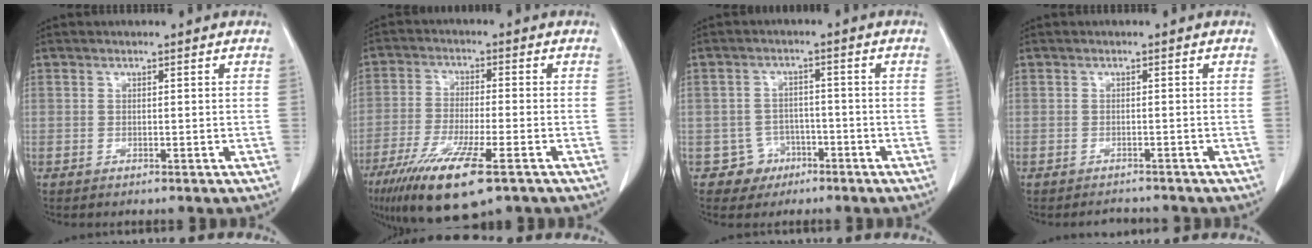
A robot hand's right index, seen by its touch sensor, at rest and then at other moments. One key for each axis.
{"total": 13.3, "fx": -7.9, "fy": 2.1, "fz": 10.4, "tx": -0.196, "ty": -0.035, "tz": -0.134}
{"total": 4.3, "fx": -2.1, "fy": 3.7, "fz": -0.3, "tx": 0.013, "ty": 0.016, "tz": -0.027}
{"total": 2.2, "fx": -2.1, "fy": 0.7, "fz": 0.1, "tx": -0.002, "ty": -0.004, "tz": -0.028}